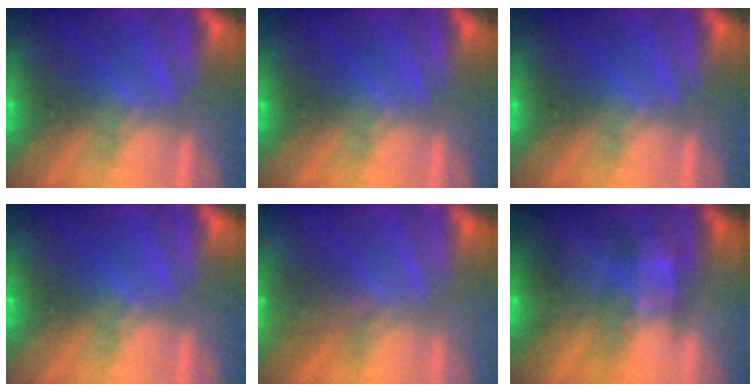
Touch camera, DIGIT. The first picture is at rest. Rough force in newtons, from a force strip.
{"total": 0.0}
{"total": 0.0}
{"total": 0.0}
{"total": 6.7}
{"total": 5.3}